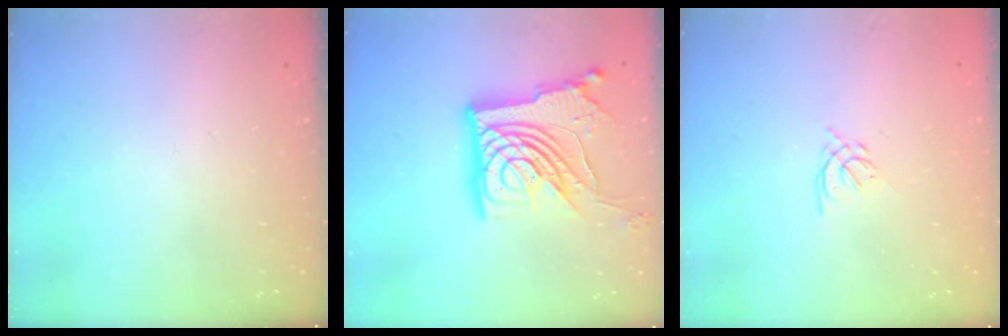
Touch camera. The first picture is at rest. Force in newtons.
{"total": 22.5, "press": 22.4, "slide": 2.7}
{"total": 1.3, "press": 1.1, "slide": 0.6}